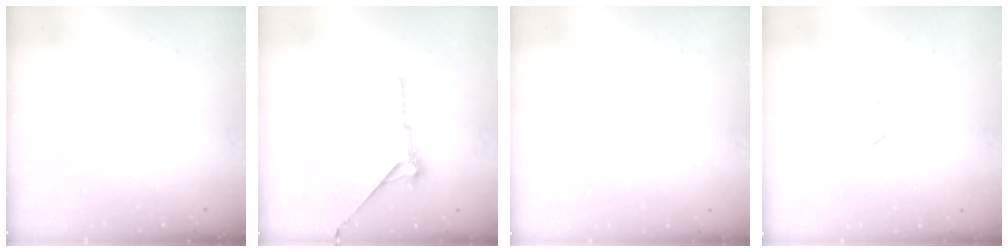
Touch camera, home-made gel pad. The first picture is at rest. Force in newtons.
{"total": 15.8, "press": 15.7, "slide": 0.7}
{"total": 2.2, "press": 2.2, "slide": 0.2}
{"total": 3.5, "press": 3.5, "slide": 0.6}